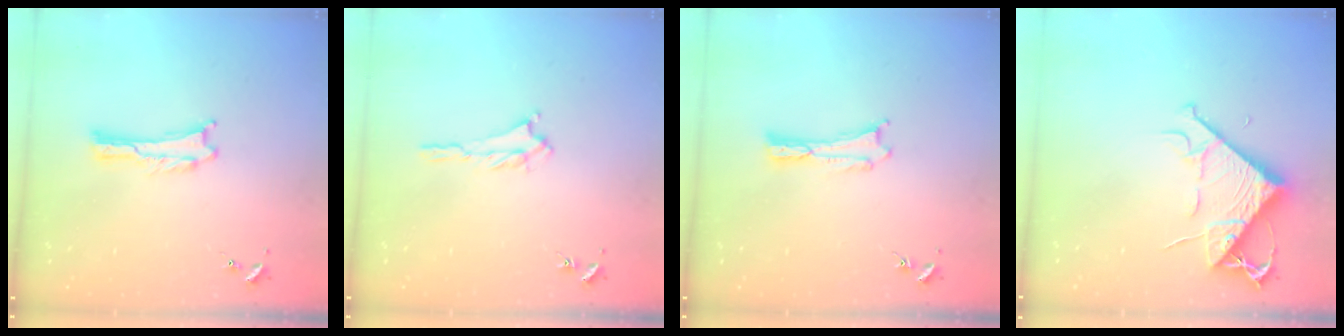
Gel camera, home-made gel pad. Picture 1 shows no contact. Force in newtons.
{"total": 1.2, "press": 1.1, "slide": 0.5}
{"total": 0.0}
{"total": 7.8, "press": 7.8, "slide": 0.8}